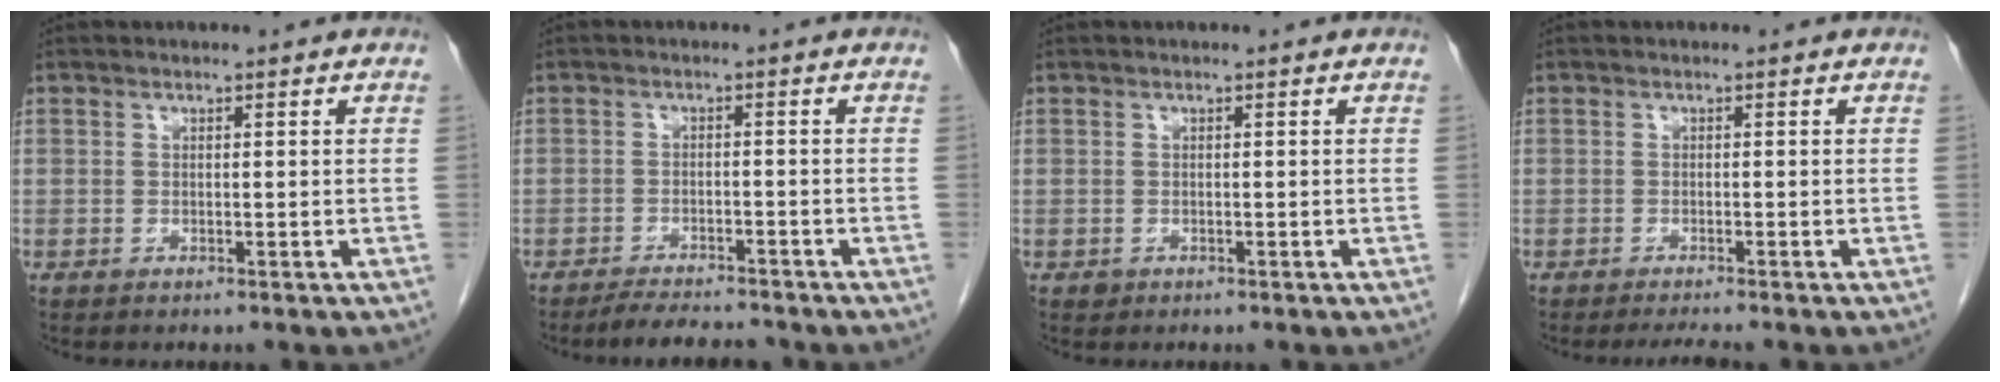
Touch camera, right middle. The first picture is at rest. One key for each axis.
{"total": 5.7, "fx": -5.3, "fy": 0.9, "fz": 1.8, "tx": -0.029, "ty": -0.011, "tz": -0.083}
{"total": 0.5, "fx": -0.2, "fy": 0.5, "fz": 0.1, "tx": -0.003, "ty": 0.003, "tz": -0.003}
{"total": 2.3, "fx": -2.0, "fy": -0.4, "fz": 1.0, "tx": -0.016, "ty": -0.006, "tz": -0.032}